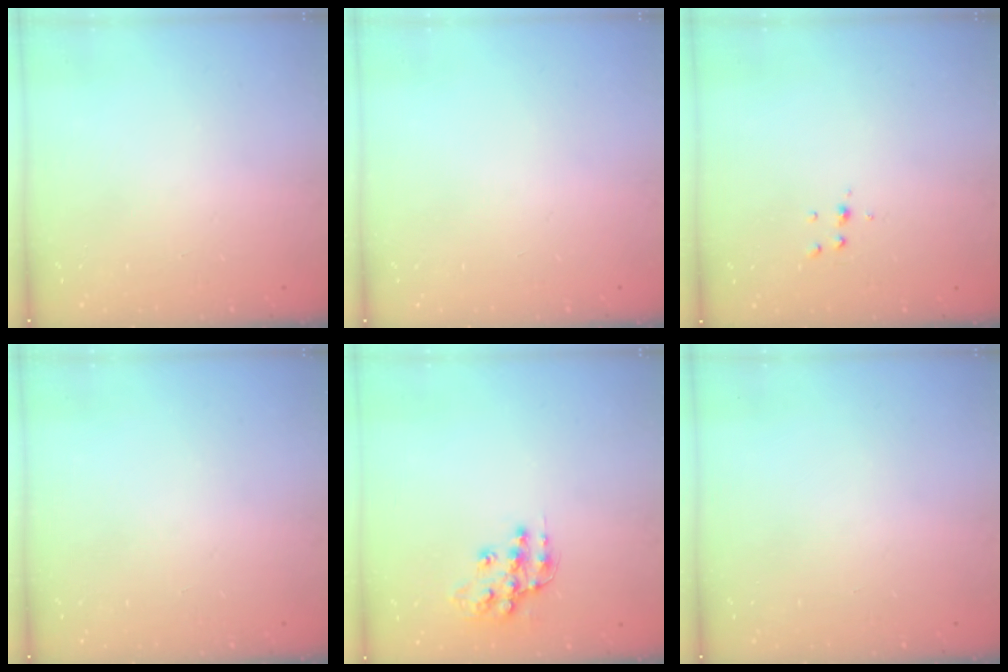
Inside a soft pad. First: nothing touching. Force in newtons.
{"total": 0.0}
{"total": 3.8, "press": 3.8, "slide": 0.4}
{"total": 0.0}
{"total": 12.8, "press": 12.8, "slide": 0.9}
{"total": 0.0}